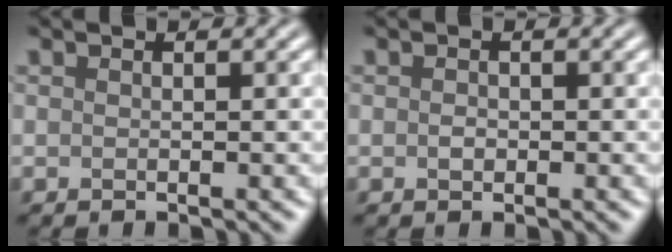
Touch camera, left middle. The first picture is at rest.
{"total": 0.7, "force": [-0.1, 0.6, 0.5], "torque": [-0.008, -0.001, -0.003]}